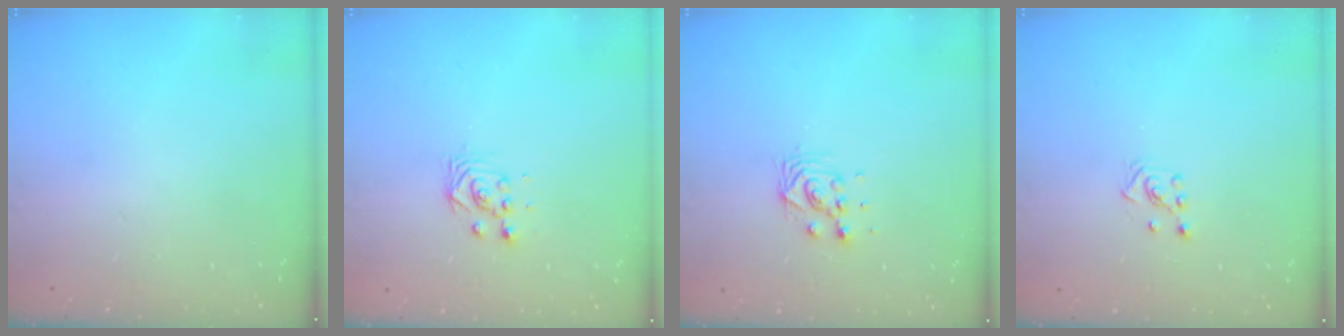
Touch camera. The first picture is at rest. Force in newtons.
{"total": 3.0, "press": 2.9, "slide": 0.3}
{"total": 6.2, "press": 6.2, "slide": 0.2}
{"total": 2.6, "press": 2.5, "slide": 0.6}